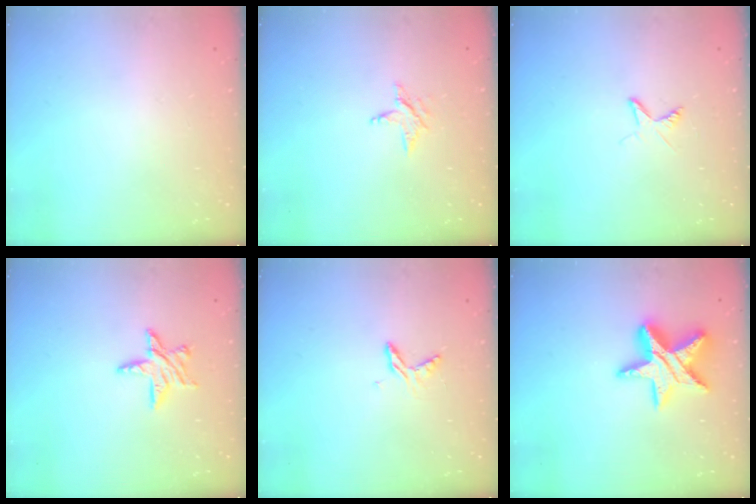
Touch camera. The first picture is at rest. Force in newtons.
{"total": 3.1, "press": 3.1, "slide": 0.3}
{"total": 3.8, "press": 3.8, "slide": 0.4}
{"total": 8.7, "press": 8.7, "slide": 0.7}
{"total": 5.3, "press": 5.2, "slide": 0.5}
{"total": 15.0, "press": 14.9, "slide": 1.1}